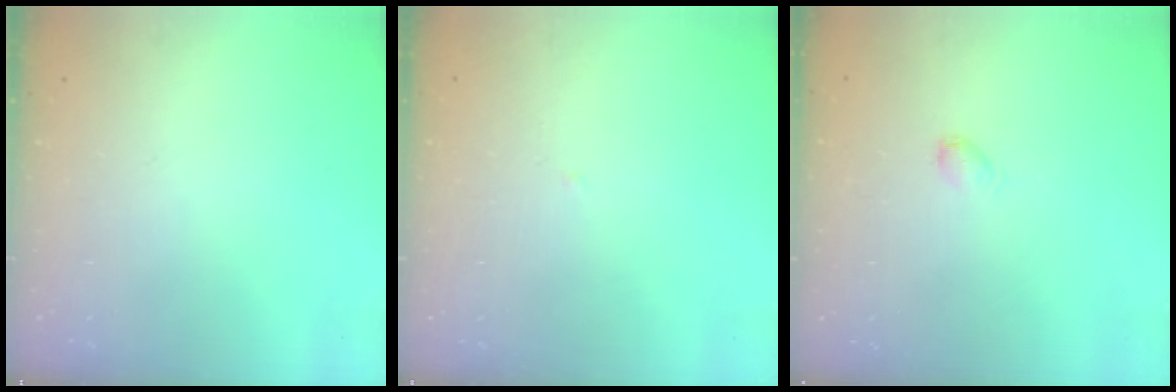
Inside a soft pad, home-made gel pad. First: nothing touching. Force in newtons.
{"total": 1.6, "press": 1.6, "slide": 0.3}
{"total": 3.1, "press": 3.1, "slide": 0.4}